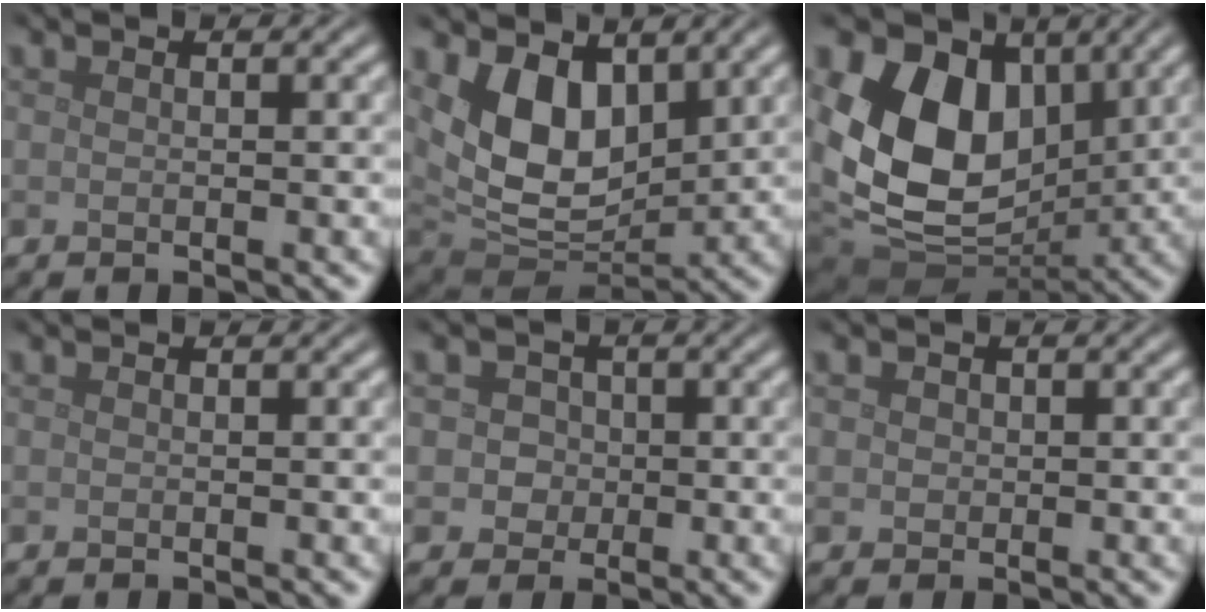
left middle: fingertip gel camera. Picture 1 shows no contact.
{"total": 7.8, "force": [2.6, 4.9, 5.5], "torque": [-0.109, -0.021, 0.043]}
{"total": 13.7, "force": [2.3, 9.9, 9.2], "torque": [-0.186, -0.002, 0.042]}
{"total": 0.0}
{"total": 2.6, "force": [0.4, 2.4, 0.9], "torque": [0.008, 0.010, -0.004]}
{"total": 0.7, "force": [0.2, 0.7, 0.1], "torque": [0.003, -0.002, 0.003]}